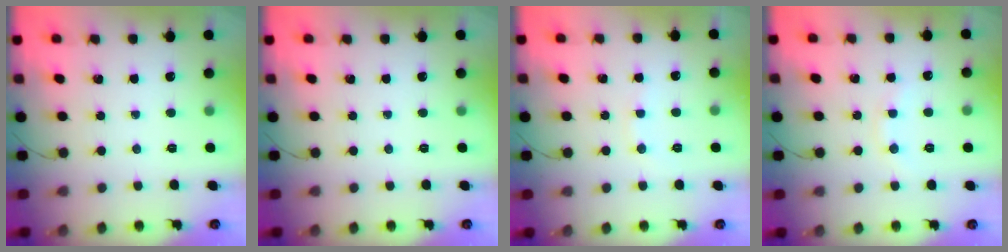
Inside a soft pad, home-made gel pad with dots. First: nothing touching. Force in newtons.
{"total": 0.0}
{"total": 5.4, "press": 5.3, "slide": 1.4}
{"total": 4.7, "press": 4.5, "slide": 1.4}